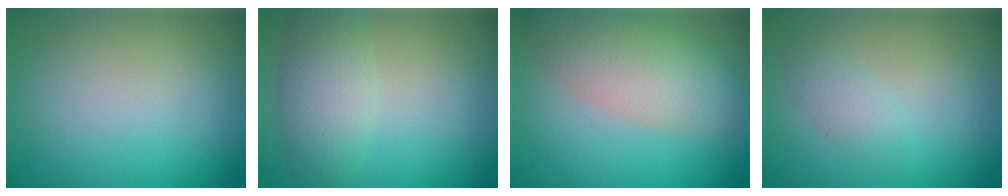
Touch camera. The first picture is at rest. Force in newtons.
{"total": 3.6, "press": 3.6, "slide": 0.2}
{"total": 6.1, "press": 6.1, "slide": 0.5}
{"total": 1.5, "press": 1.5, "slide": 0.1}